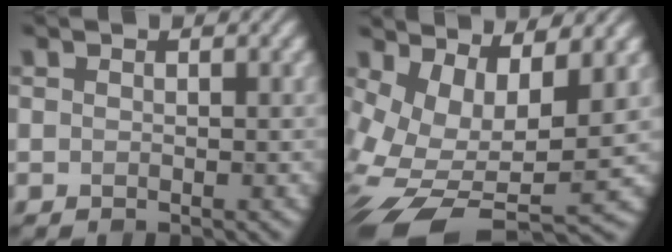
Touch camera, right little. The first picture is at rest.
{"total": 10.2, "force": [-1.4, 4.8, 8.9], "torque": [-0.179, -0.020, -0.015]}